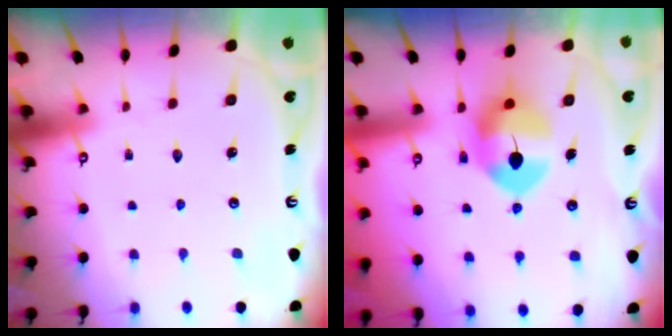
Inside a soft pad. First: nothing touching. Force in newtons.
{"total": 8.8, "press": 8.7, "slide": 1.4}